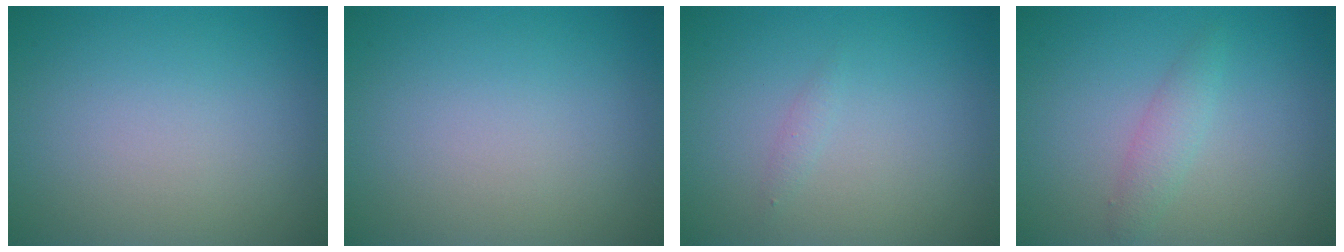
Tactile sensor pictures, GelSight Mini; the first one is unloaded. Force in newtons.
{"total": 0.0}
{"total": 0.6, "press": 0.6, "slide": 0.0}
{"total": 1.7, "press": 1.7, "slide": 0.1}